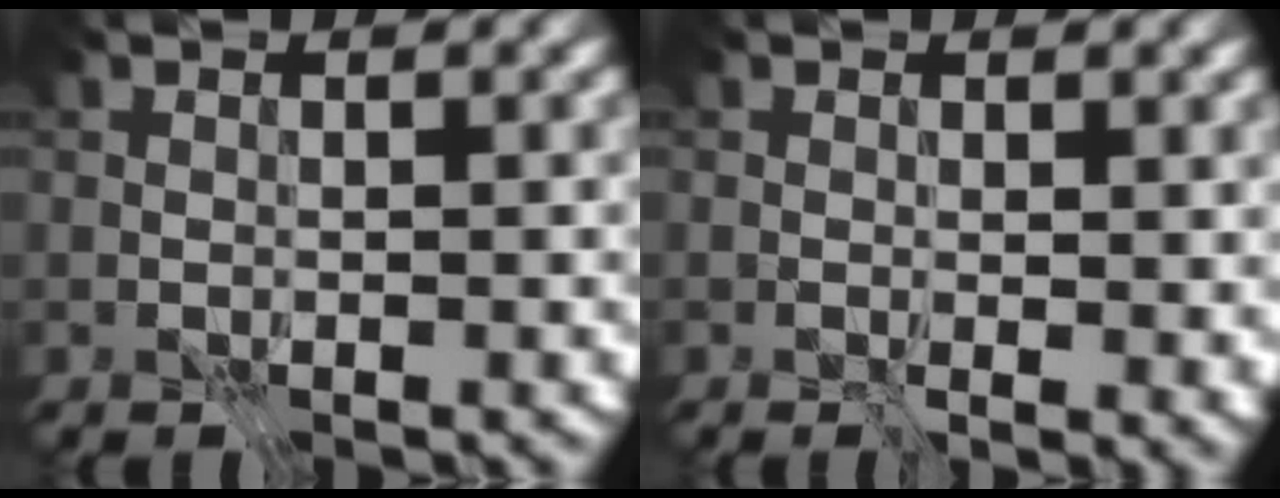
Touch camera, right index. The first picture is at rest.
{"total": 1.4, "force": [0.4, 0.5, 1.3], "torque": [-0.017, -0.007, 0.008]}